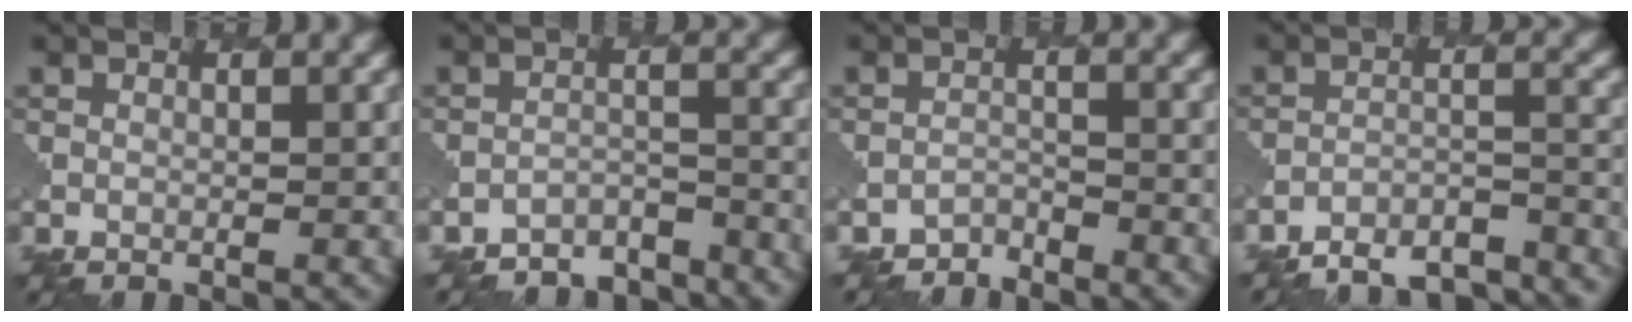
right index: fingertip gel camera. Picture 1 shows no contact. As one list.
[{"total": 5.8, "force": [-5.6, 1.5, 0.8], "torque": [-0.008, -0.009, -0.079]}, {"total": 1.9, "force": [-1.8, 0.3, -0.5], "torque": [0.009, 0.002, -0.038]}, {"total": 11.1, "force": [-10.6, 2.8, 1.8], "torque": [-0.018, 0.000, -0.123]}]